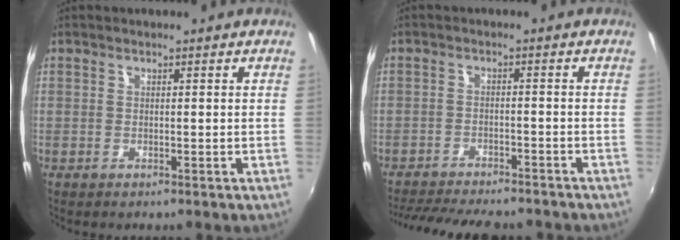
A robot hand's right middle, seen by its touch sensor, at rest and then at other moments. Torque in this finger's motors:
{"motor_torque": [1.05, -1.08, 0.14, 0.07]}